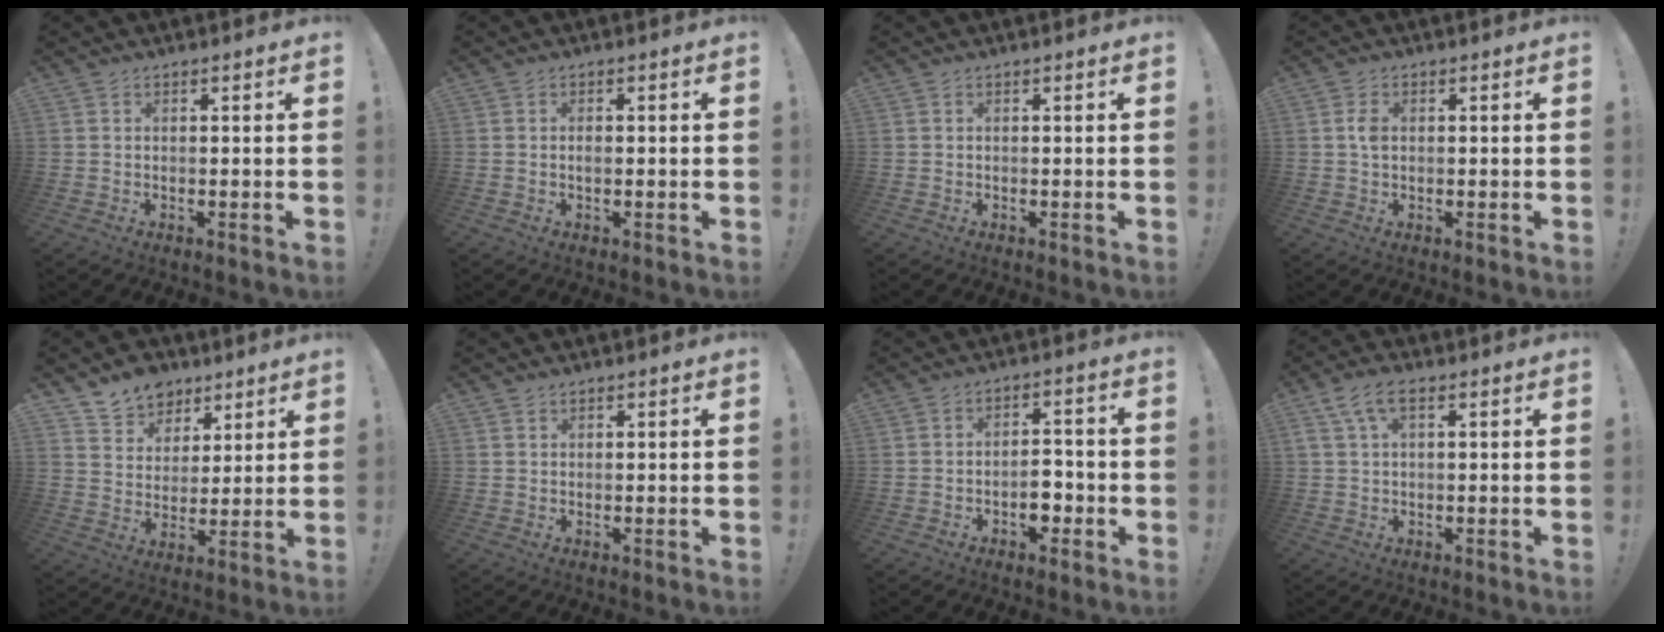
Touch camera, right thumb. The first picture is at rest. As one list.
[{"total": 0.9, "force": [-0.1, 0.5, 0.8], "torque": [-0.016, 0.003, -0.003]}, {"total": 0.0}, {"total": 2.8, "force": [0.3, 1.7, 2.2], "torque": [-0.036, 0.003, 0.004]}, {"total": 10.3, "force": [7.4, 7.0, 1.4], "torque": [-0.021, -0.058, 0.147]}, {"total": 0.9, "force": [0.8, 0.3, 0.2], "torque": [0.005, -0.005, 0.015]}, {"total": 6.0, "force": [-2.3, 3.8, 4.0], "torque": [-0.045, 0.013, -0.040]}, {"total": 6.5, "force": [2.5, 3.2, 5.1], "torque": [-0.100, 0.012, 0.052]}]